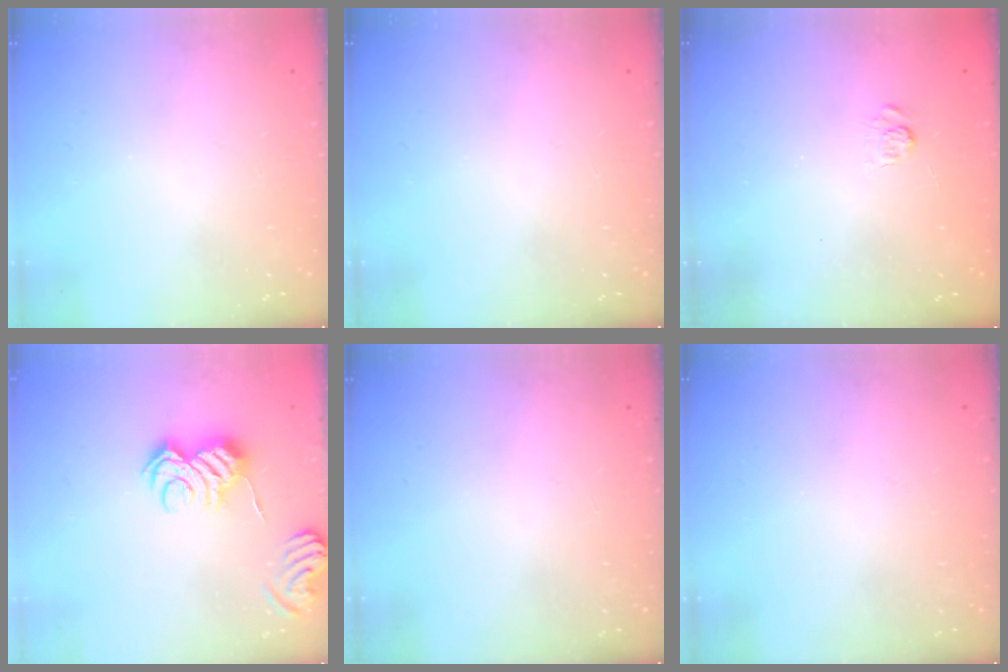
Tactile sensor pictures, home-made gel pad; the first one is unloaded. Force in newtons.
{"total": 0.0}
{"total": 2.2, "press": 1.8, "slide": 1.3}
{"total": 9.6, "press": 9.6, "slide": 0.5}
{"total": 0.0}
{"total": 0.0}